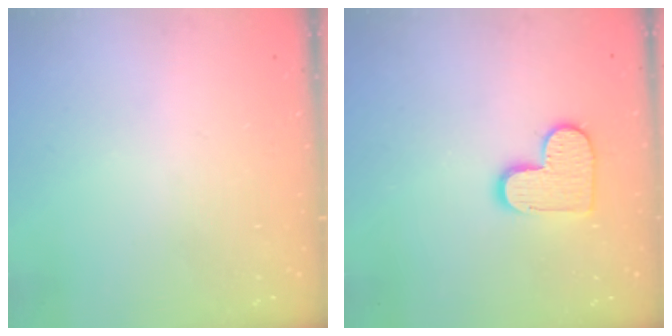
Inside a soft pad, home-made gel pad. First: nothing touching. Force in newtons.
{"total": 10.5, "press": 10.5, "slide": 0.5}